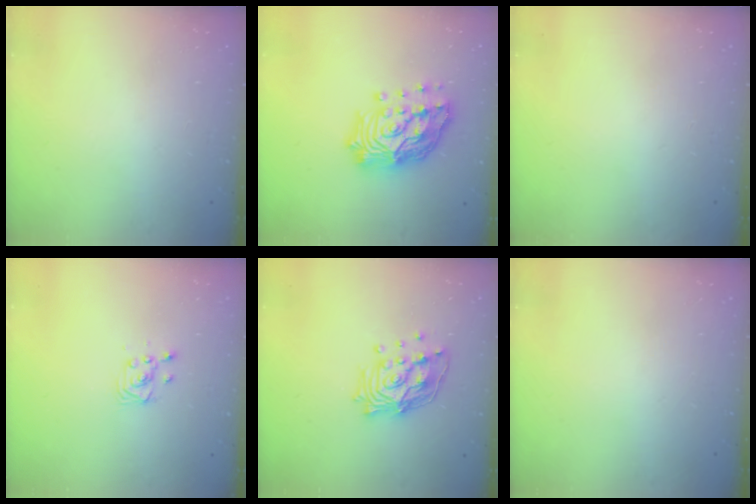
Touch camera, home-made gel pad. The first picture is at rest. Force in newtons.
{"total": 22.7, "press": 22.6, "slide": 1.9}
{"total": 0.0}
{"total": 3.5, "press": 3.5, "slide": 0.4}
{"total": 14.8, "press": 14.6, "slide": 2.2}
{"total": 0.0}